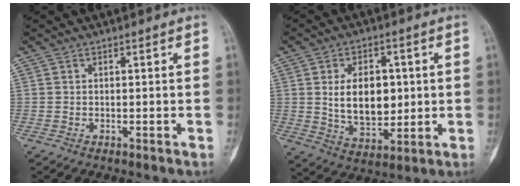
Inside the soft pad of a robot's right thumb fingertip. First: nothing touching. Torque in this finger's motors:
{"motor_torque": [-0.55, 0.97, 0.26, -0.12, 0.09]}